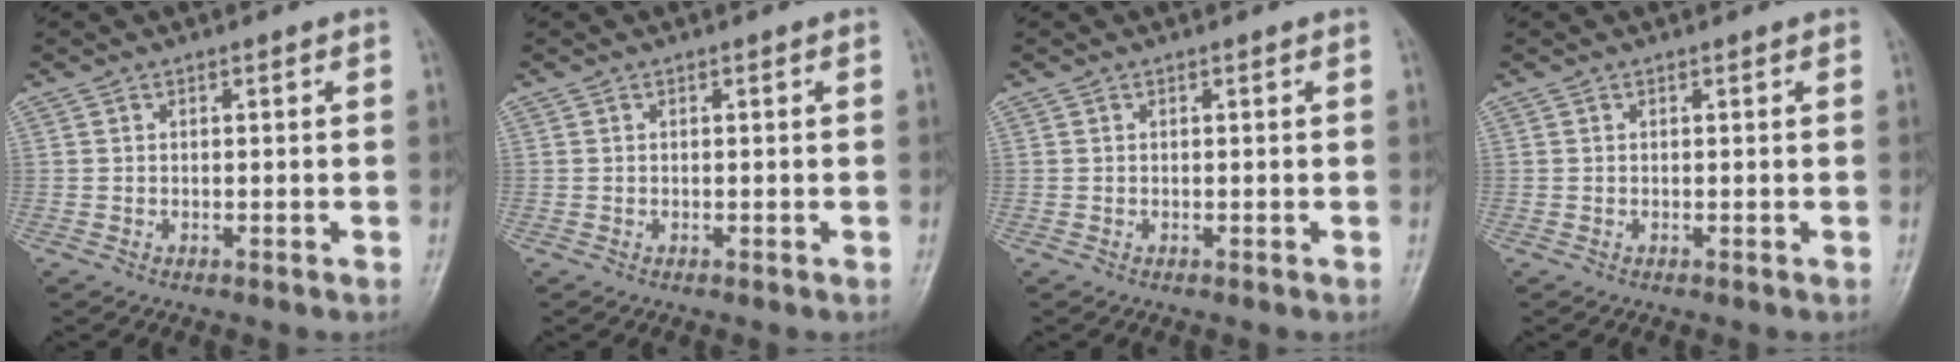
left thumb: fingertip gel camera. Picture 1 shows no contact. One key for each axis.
{"total": 0.0}
{"total": 0.0}
{"total": 0.0}